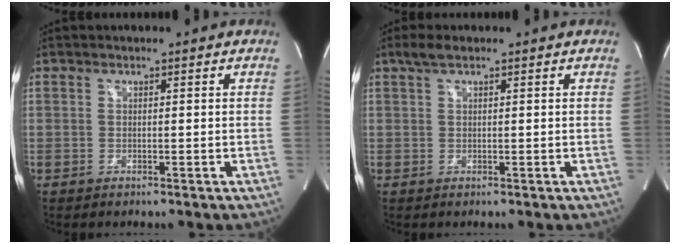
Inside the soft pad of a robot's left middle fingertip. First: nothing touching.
{"total": 2.1, "force": [1.4, 0.5, 1.5], "torque": [-0.037, 0.014, 0.029]}